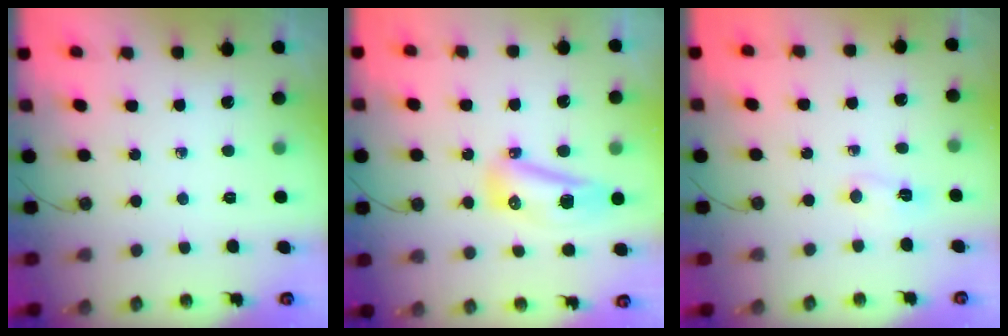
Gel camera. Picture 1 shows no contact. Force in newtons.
{"total": 9.6, "press": 9.5, "slide": 1.2}
{"total": 3.6, "press": 3.3, "slide": 1.5}